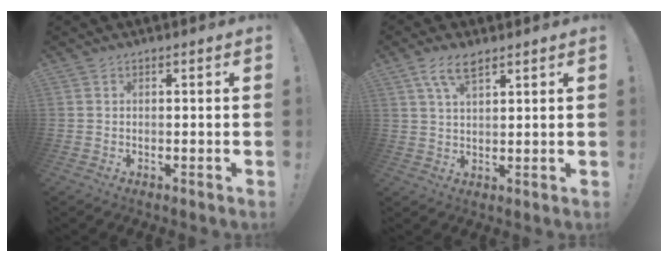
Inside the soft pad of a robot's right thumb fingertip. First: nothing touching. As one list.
[{"total": 6.5, "force": [3.9, 2.6, 4.6], "torque": [-0.085, -0.007, 0.071]}]